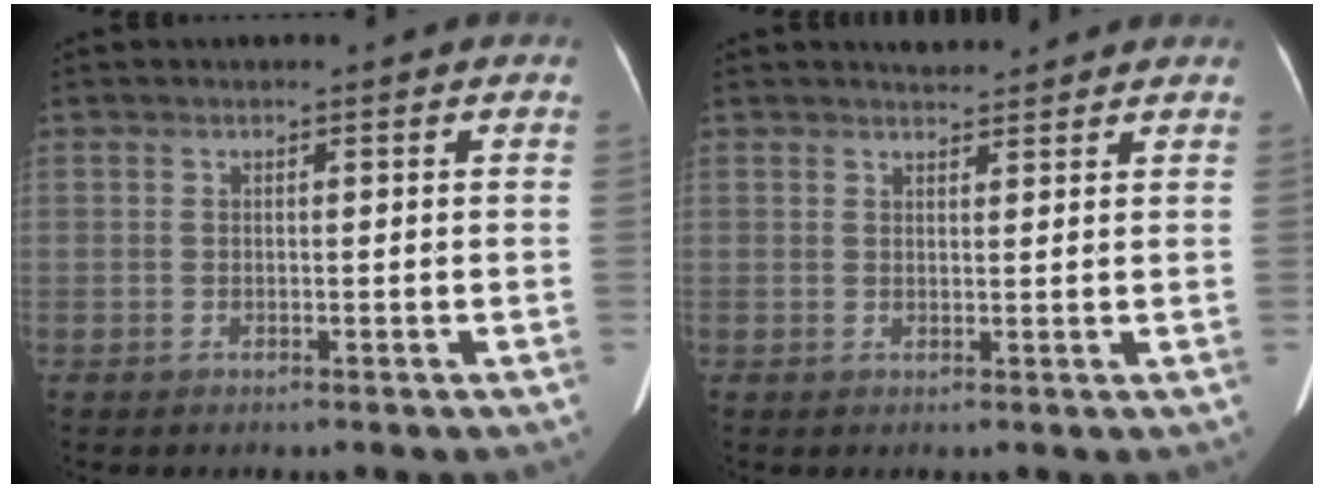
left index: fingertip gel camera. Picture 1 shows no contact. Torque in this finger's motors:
{"motor_torque": [-0.45, -0.32, -0.04, 0.00]}